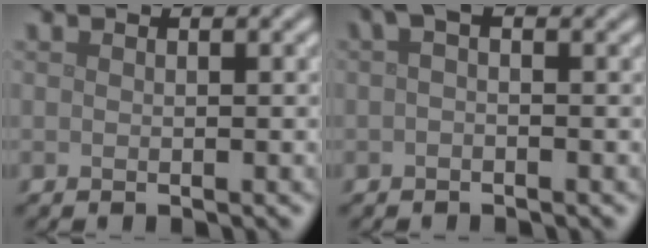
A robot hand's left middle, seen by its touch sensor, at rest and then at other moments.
{"total": 1.5, "force": [0.2, 0.4, 1.5], "torque": [-0.026, 0.008, 0.000]}